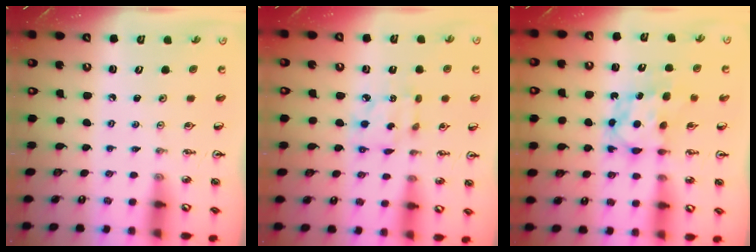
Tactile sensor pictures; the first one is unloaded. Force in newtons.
{"total": 6.0, "press": 6.0, "slide": 0.3}
{"total": 6.7, "press": 6.7, "slide": 0.2}